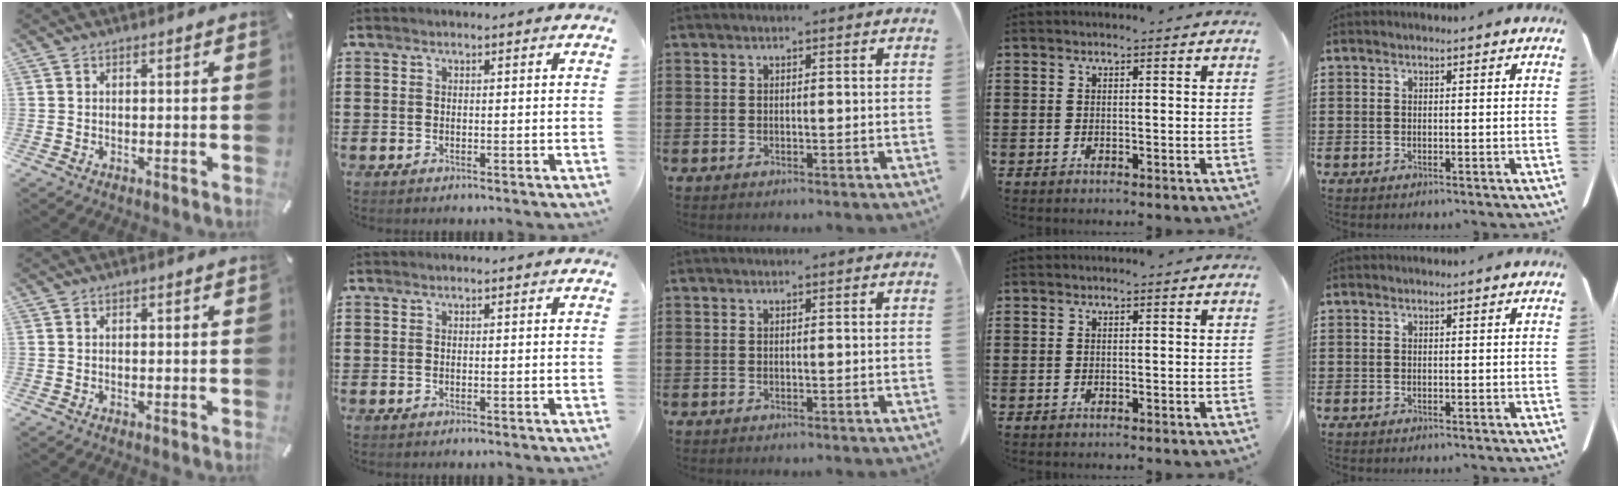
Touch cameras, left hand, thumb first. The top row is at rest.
{}